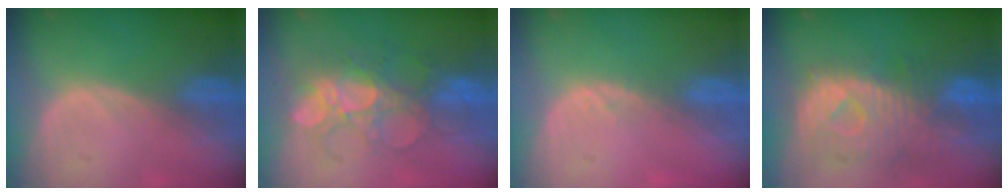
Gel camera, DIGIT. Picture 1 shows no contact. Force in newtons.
{"total": 8.7, "press": 8.4, "slide": 2.4}
{"total": 1.3, "press": 1.2, "slide": 0.6}
{"total": 10.7, "press": 9.6, "slide": 4.7}